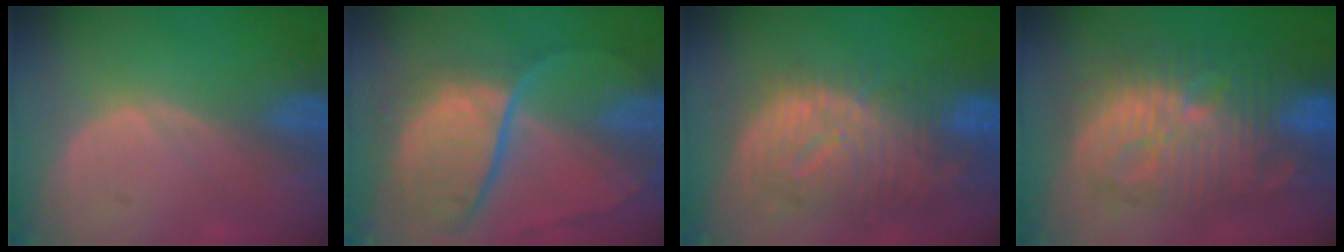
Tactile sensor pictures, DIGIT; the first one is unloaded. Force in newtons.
{"total": 11.0, "press": 9.2, "slide": 6.1}
{"total": 12.2, "press": 10.5, "slide": 6.1}
{"total": 13.8, "press": 13.7, "slide": 1.3}